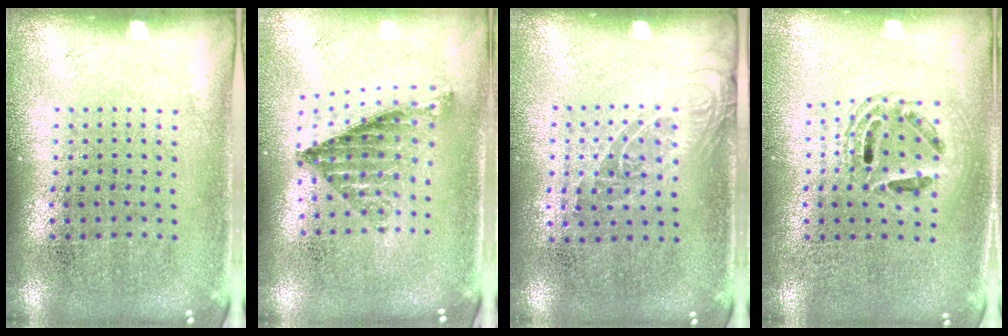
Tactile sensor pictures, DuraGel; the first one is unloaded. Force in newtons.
{"total": 0.9, "press": 0.9, "slide": 0.3}
{"total": 1.3, "press": 1.0, "slide": 0.9}
{"total": 1.4, "press": 1.3, "slide": 0.7}